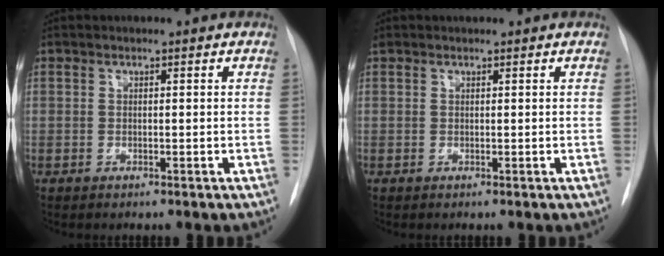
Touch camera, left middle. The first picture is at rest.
{"total": 0.9, "force": [0.8, 0.4, 0.1], "torque": [-0.011, 0.021, 0.018]}